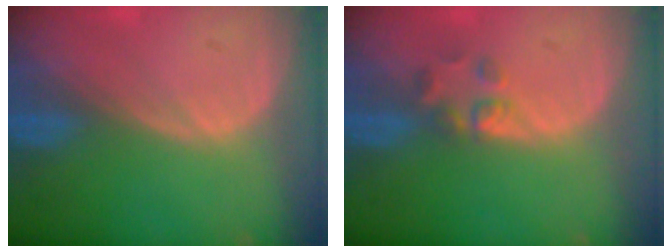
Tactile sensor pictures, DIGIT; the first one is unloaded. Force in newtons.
{"total": 2.6, "press": 2.4, "slide": 0.9}